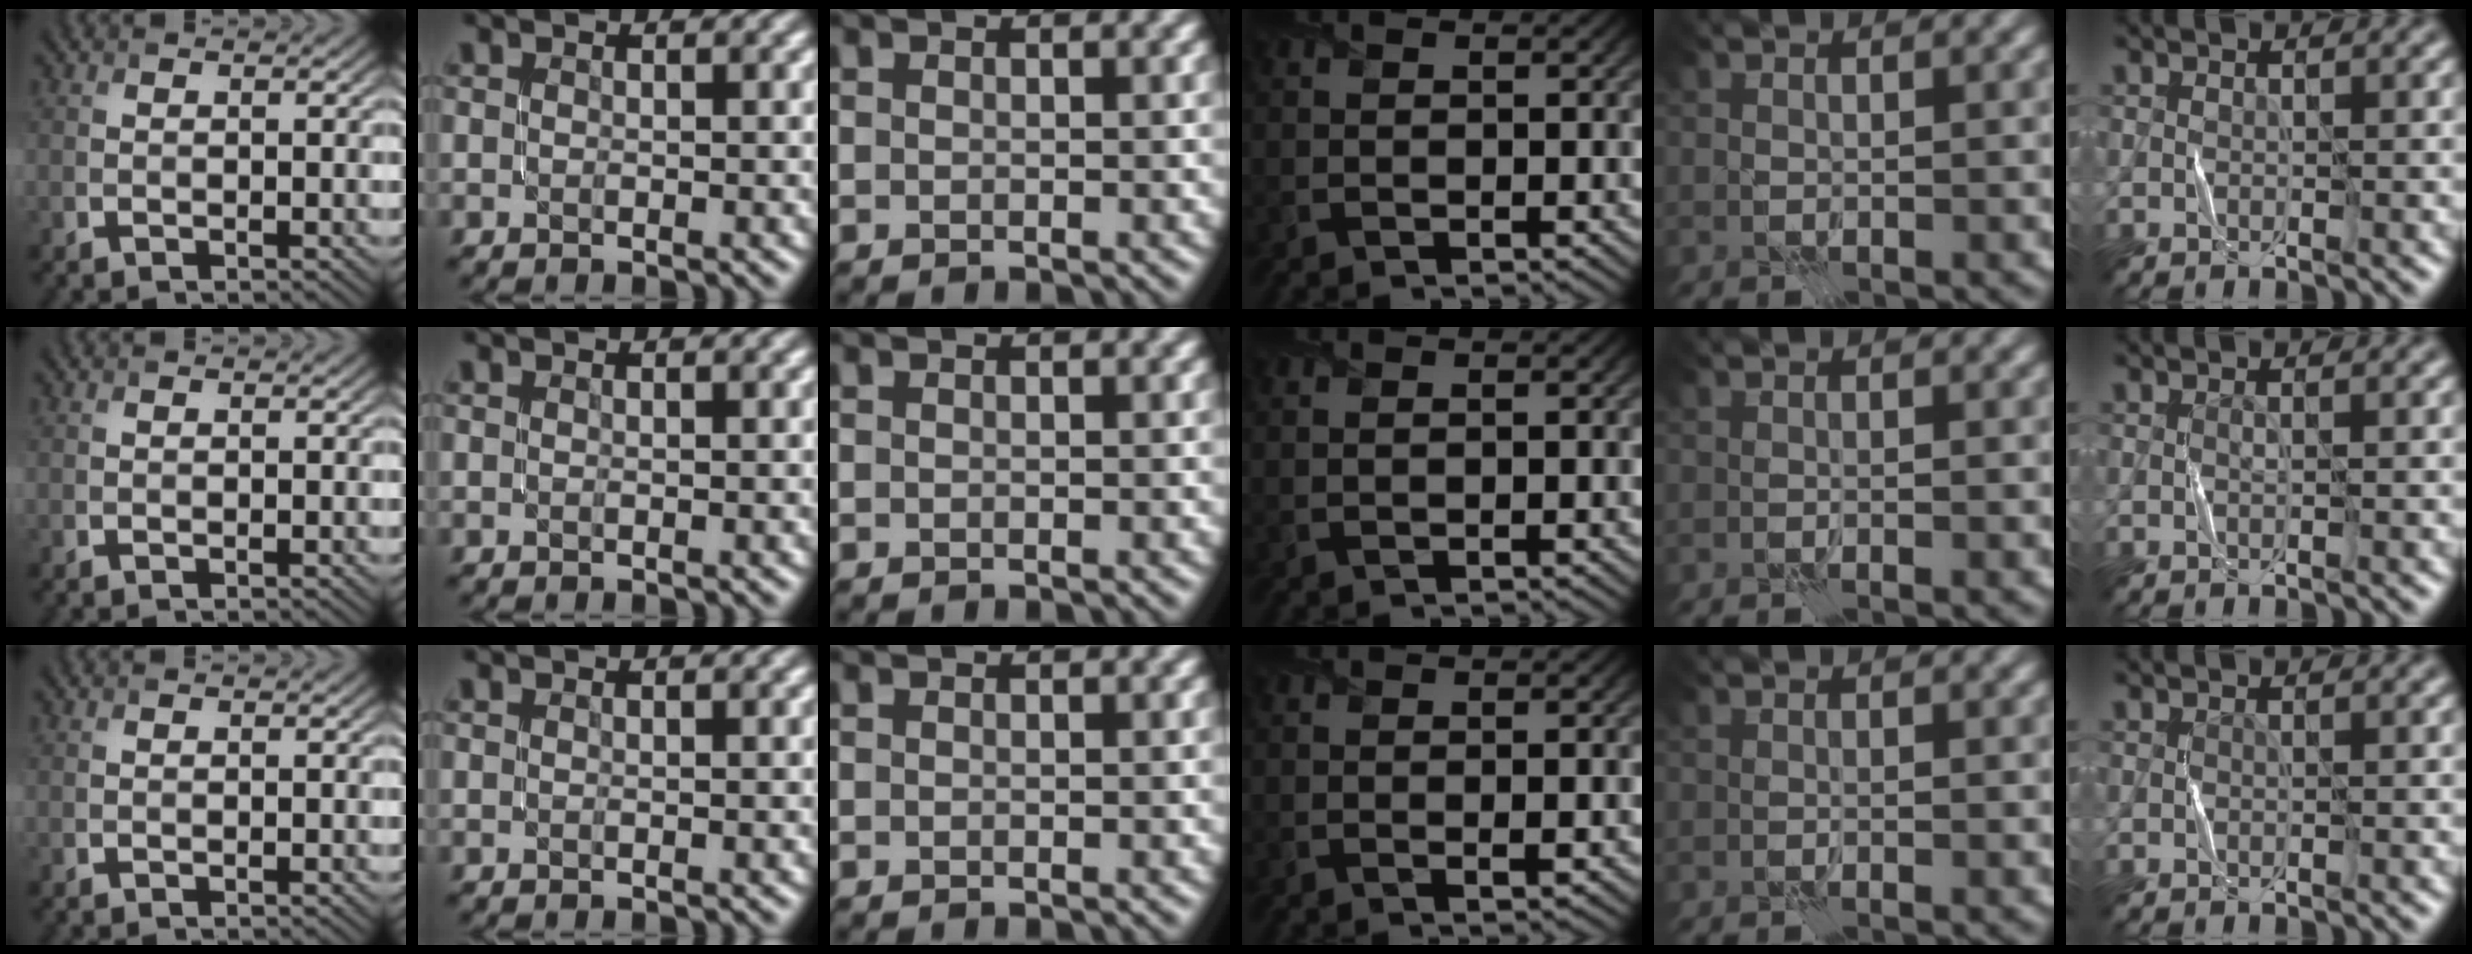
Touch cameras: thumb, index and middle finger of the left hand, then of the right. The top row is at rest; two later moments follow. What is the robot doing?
{"motion": "fold", "object": "scarf"}